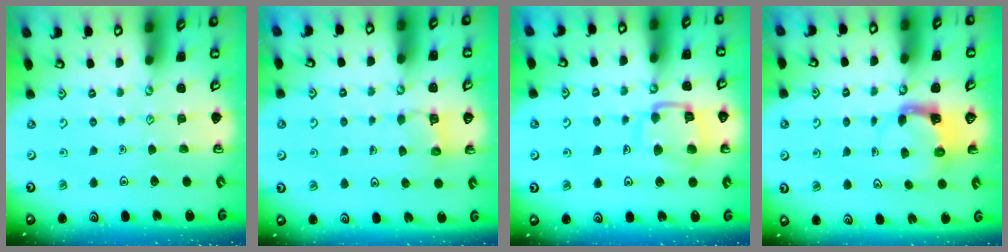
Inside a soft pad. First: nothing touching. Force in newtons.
{"total": 5.3, "press": 5.2, "slide": 0.4}
{"total": 12.0, "press": 12.0, "slide": 1.2}
{"total": 3.4, "press": 3.4, "slide": 0.5}